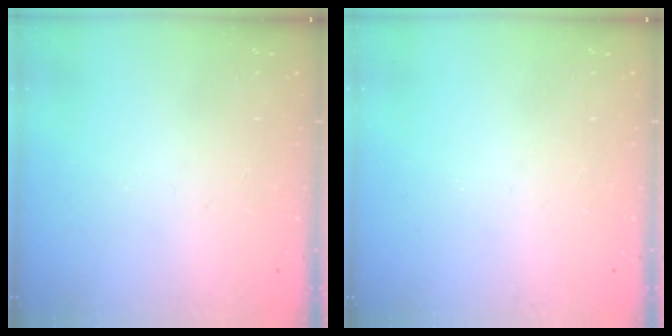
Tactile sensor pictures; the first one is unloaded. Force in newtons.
{"total": 0.0}